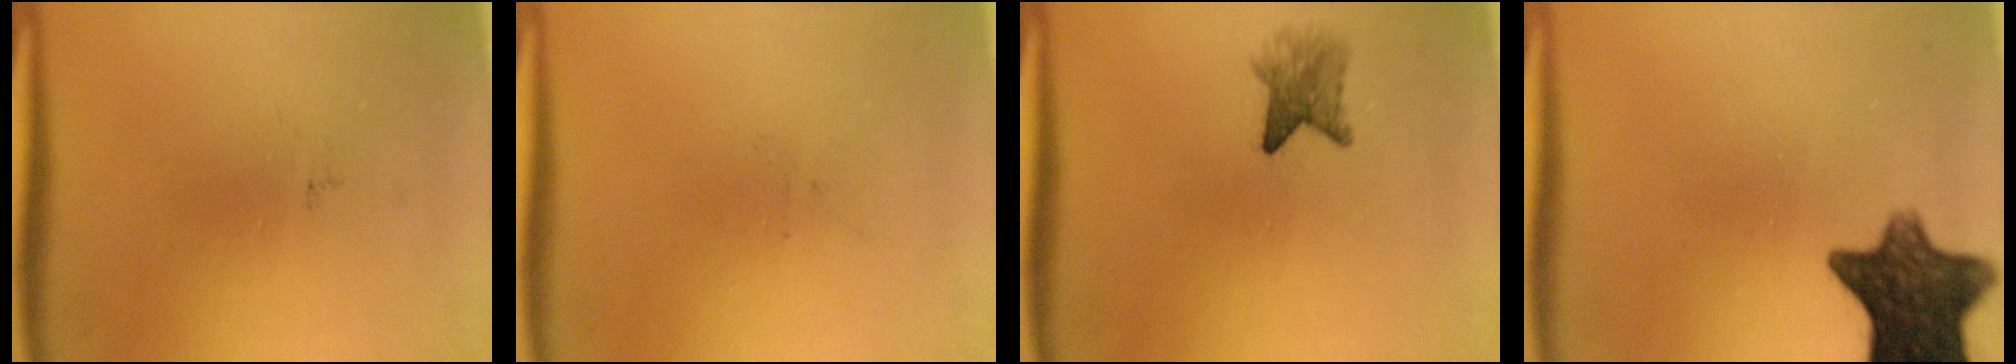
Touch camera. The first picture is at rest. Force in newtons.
{"total": 0.0}
{"total": 3.0}
{"total": 11.6}